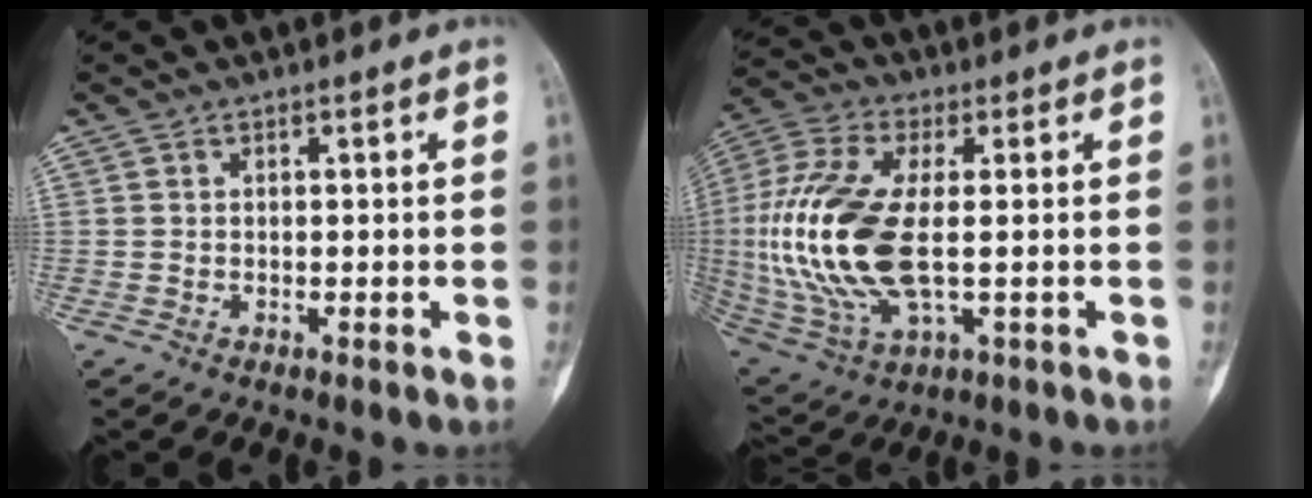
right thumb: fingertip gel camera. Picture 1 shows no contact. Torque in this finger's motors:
{"motor_torque": [2.29, 2.16, 1.46, -1.31, 0.56]}